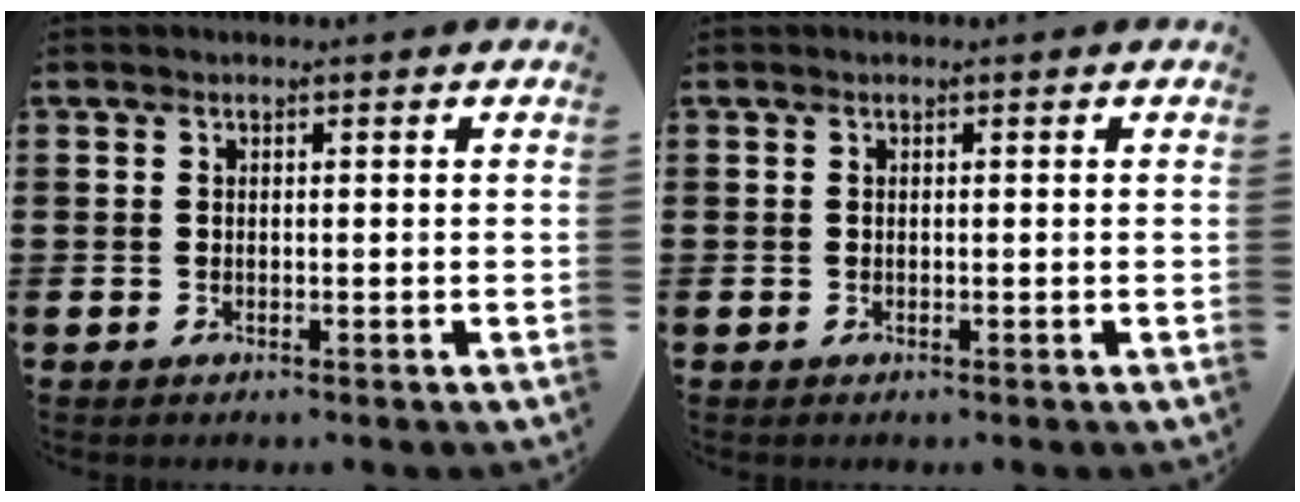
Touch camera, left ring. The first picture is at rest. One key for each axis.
{"total": 0.0}